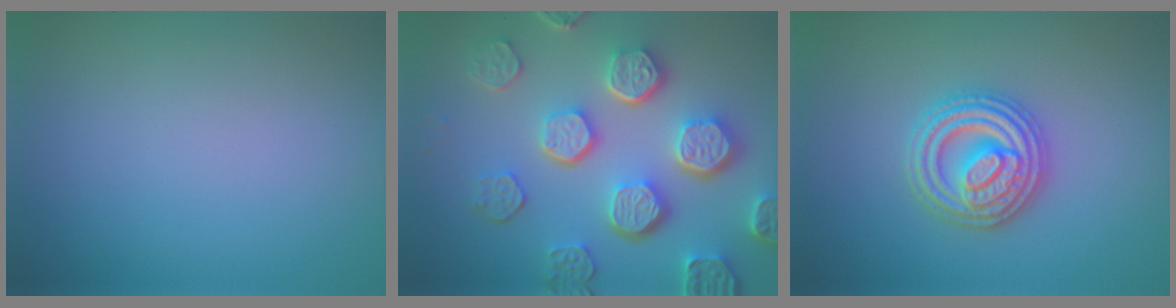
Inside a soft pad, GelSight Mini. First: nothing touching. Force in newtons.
{"total": 7.8, "press": 6.1, "slide": 5.0}
{"total": 4.9, "press": 4.8, "slide": 0.7}